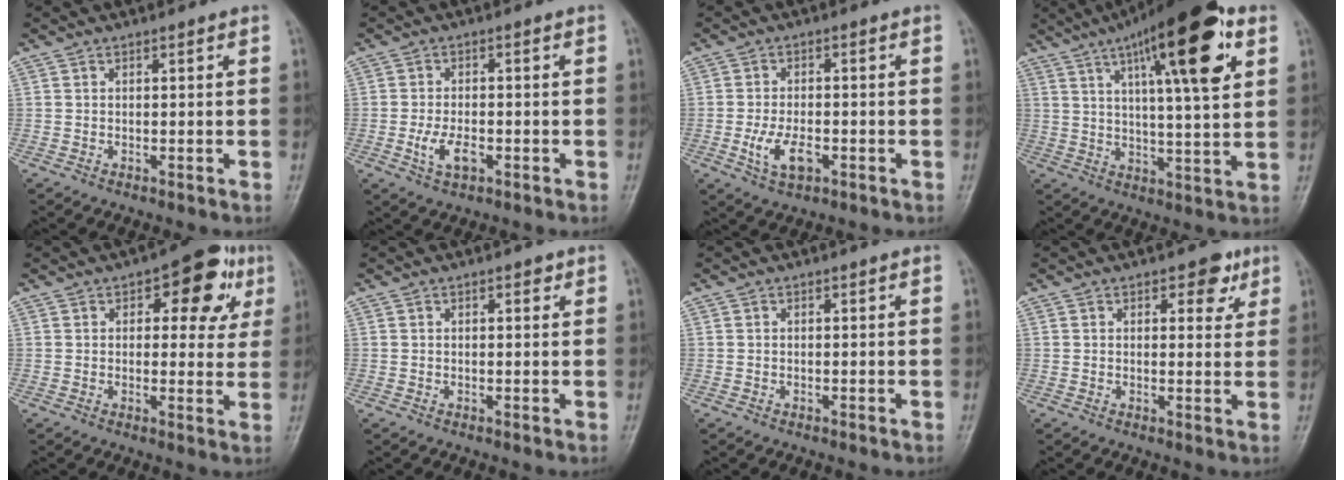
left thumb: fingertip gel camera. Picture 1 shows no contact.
{"total": 4.7, "force": [-1.7, 2.4, 3.7], "torque": [-0.073, 0.006, -0.027]}
{"total": 5.9, "force": [-2.0, 3.0, 4.6], "torque": [-0.090, 0.006, -0.033]}
{"total": 20.5, "force": [9.1, 5.0, 17.7], "torque": [-0.250, -0.013, 0.137]}
{"total": 10.9, "force": [4.4, 5.9, 8.1], "torque": [-0.052, 0.001, 0.047]}
{"total": 1.3, "force": [0.7, 0.6, 0.9], "torque": [-0.006, 0.000, 0.008]}
{"total": 0.0}
{"total": 4.8, "force": [2.6, 2.7, 3.0], "torque": [-0.011, -0.009, 0.028]}